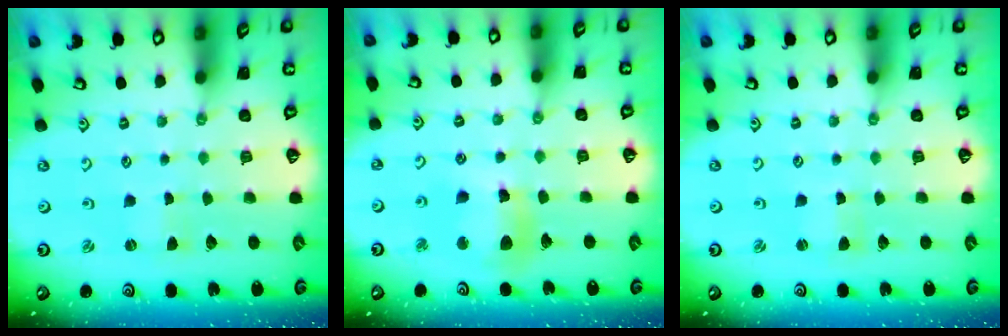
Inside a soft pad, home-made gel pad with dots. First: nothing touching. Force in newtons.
{"total": 11.1, "press": 10.8, "slide": 2.2}
{"total": 1.2, "press": 1.1, "slide": 0.3}